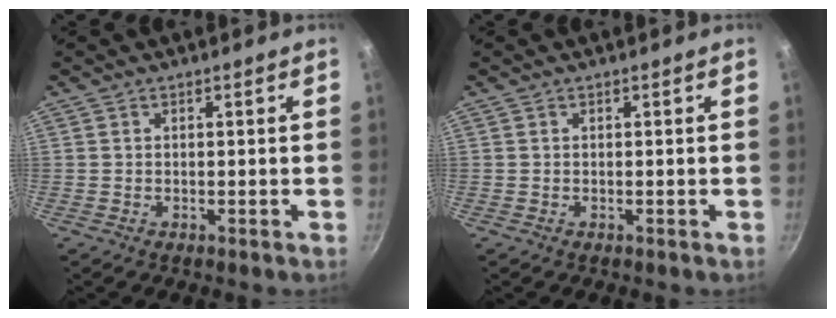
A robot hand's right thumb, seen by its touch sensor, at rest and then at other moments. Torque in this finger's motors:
{"motor_torque": [0.02, 0.02, 0.00, 0.00, 0.01]}